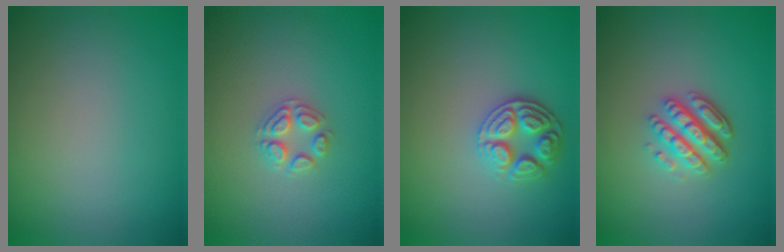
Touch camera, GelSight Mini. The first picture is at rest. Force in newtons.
{"total": 2.2, "press": 2.2, "slide": 0.2}
{"total": 3.3, "press": 3.0, "slide": 1.3}
{"total": 4.4, "press": 3.3, "slide": 2.9}